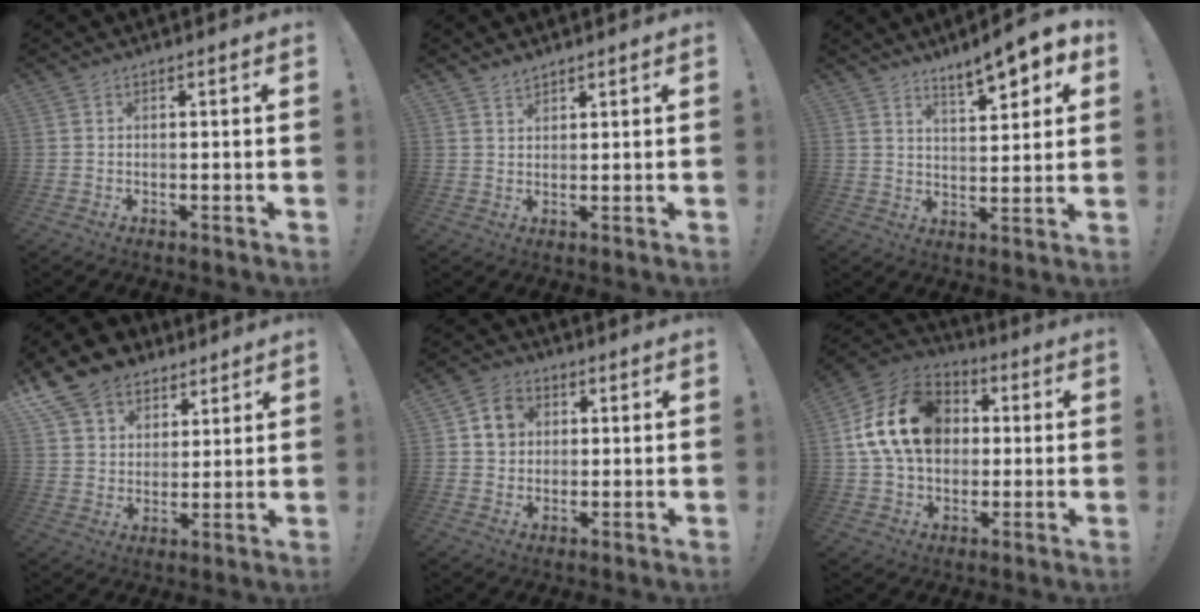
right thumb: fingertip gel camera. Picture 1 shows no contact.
{"total": 2.5, "force": [2.3, 0.8, 0.5], "torque": [0.000, -0.018, 0.042]}
{"total": 9.0, "force": [6.4, 1.8, 6.1], "torque": [-0.079, -0.050, 0.107]}
{"total": 13.6, "force": [9.2, 9.1, 4.0], "torque": [-0.072, -0.059, 0.180]}
{"total": 7.5, "force": [2.3, 6.6, 2.6], "torque": [-0.037, 0.002, 0.047]}
{"total": 20.0, "force": [3.7, 15.2, 12.5], "torque": [-0.213, 0.006, 0.074]}